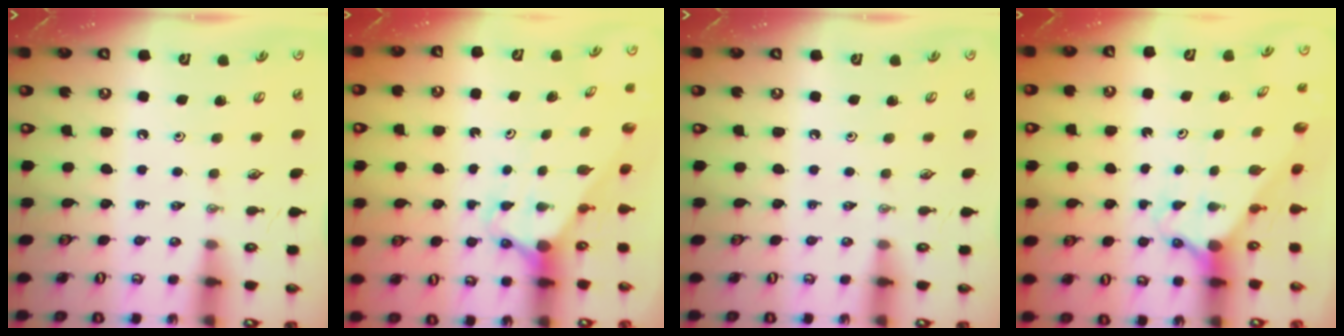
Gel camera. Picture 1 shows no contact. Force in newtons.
{"total": 2.6, "press": 2.6, "slide": 0.1}
{"total": 0.0}
{"total": 2.1, "press": 2.1, "slide": 0.2}